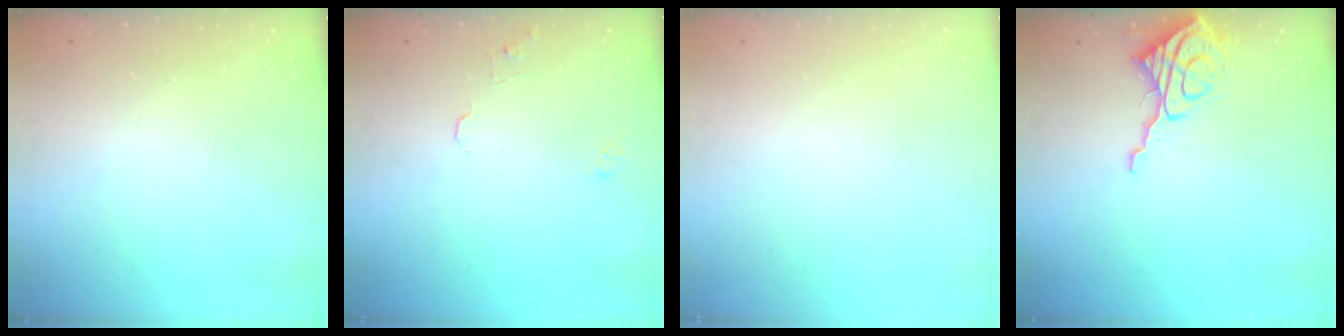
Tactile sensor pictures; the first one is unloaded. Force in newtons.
{"total": 6.7, "press": 6.6, "slide": 0.6}
{"total": 0.0}
{"total": 9.0, "press": 8.9, "slide": 1.1}